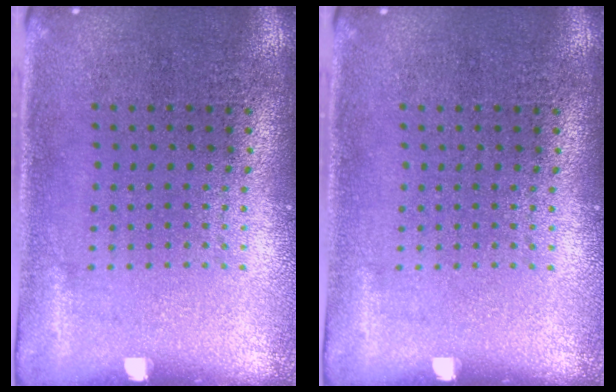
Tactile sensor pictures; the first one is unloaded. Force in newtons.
{"total": 0.0}